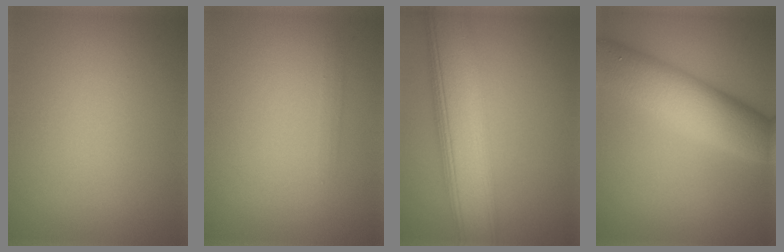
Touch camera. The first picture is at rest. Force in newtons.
{"total": 0.7, "press": 0.7, "slide": 0.1}
{"total": 10.0, "press": 10.0, "slide": 0.5}
{"total": 9.2, "press": 9.2, "slide": 0.4}